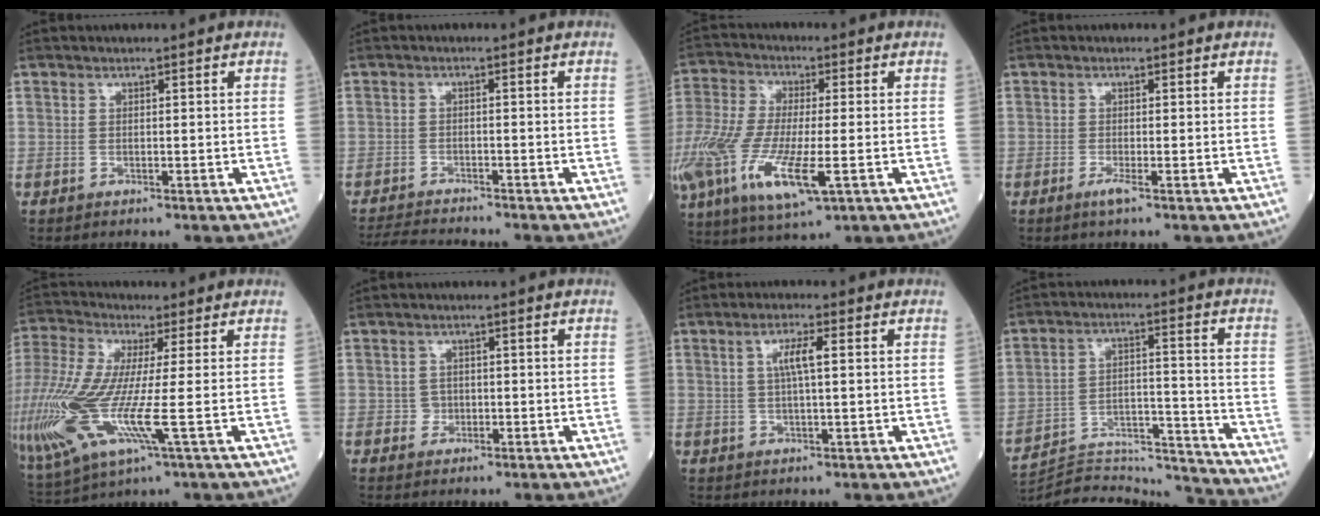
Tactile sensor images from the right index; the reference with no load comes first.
{"total": 4.8, "force": [-4.7, -0.1, 0.9], "torque": [-0.017, -0.022, -0.081]}
{"total": 21.2, "force": [-7.2, 6.4, 18.9], "torque": [-0.467, -0.057, -0.130]}
{"total": 1.6, "force": [-0.9, -0.2, 1.3], "torque": [-0.026, -0.005, -0.018]}
{"total": 23.9, "force": [-4.7, 6.3, 22.6], "torque": [-0.594, -0.044, -0.091]}
{"total": 1.7, "force": [-0.4, 1.5, 0.4], "torque": [-0.003, 0.005, -0.006]}
{"total": 3.8, "force": [0.8, 0.4, 3.7], "torque": [-0.070, 0.005, 0.015]}
{"total": 19.1, "force": [-19.0, -0.2, 2.0], "torque": [-0.038, 0.022, -0.283]}